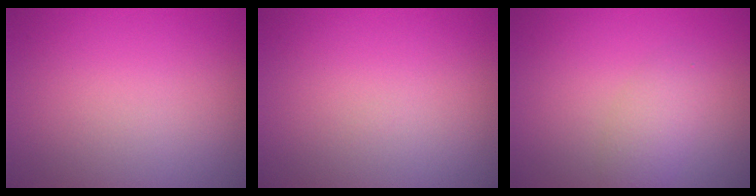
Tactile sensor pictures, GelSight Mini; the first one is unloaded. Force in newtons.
{"total": 0.0}
{"total": 2.2, "press": 2.2, "slide": 0.2}